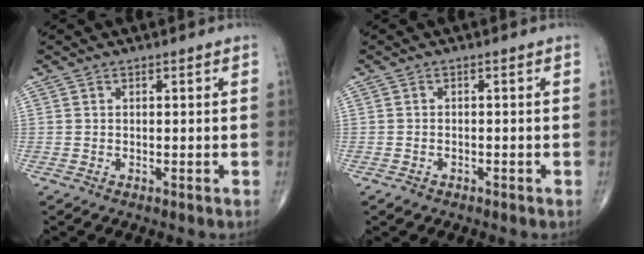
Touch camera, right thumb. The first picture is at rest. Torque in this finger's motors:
{"motor_torque": [0.17, 0.06, -0.04, -0.08, -0.01]}